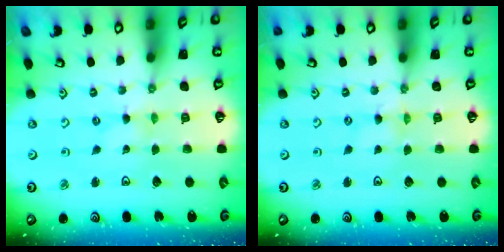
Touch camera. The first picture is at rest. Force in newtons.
{"total": 0.0}